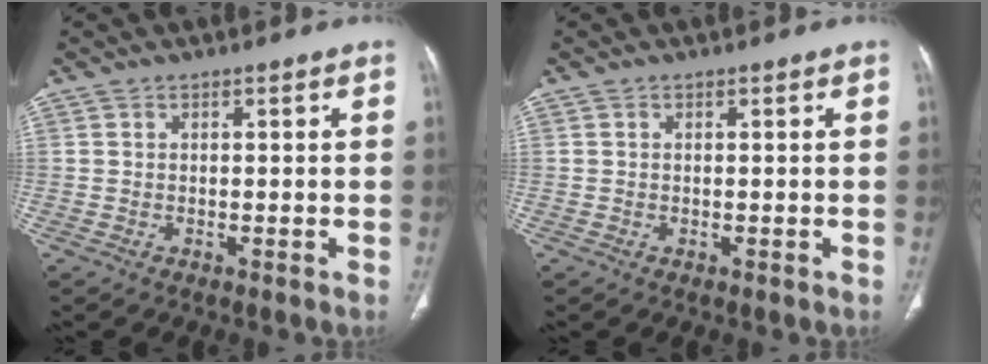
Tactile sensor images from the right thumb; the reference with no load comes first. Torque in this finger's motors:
{"motor_torque": [0.35, -0.14, 0.23, -0.60, -0.05]}